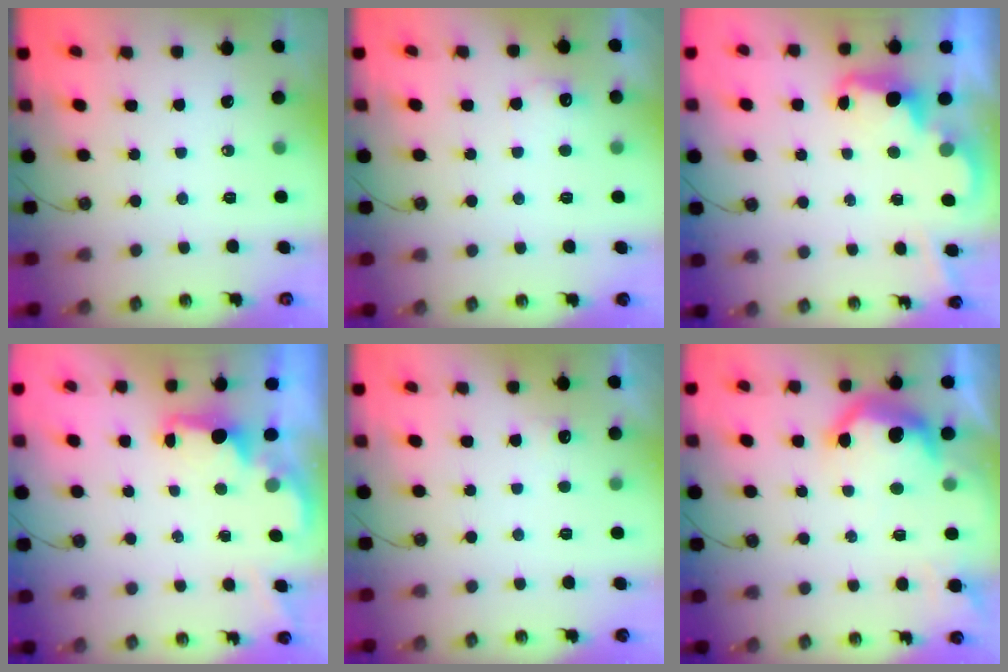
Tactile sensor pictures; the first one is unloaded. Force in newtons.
{"total": 5.8, "press": 5.7, "slide": 1.1}
{"total": 2.5, "press": 2.4, "slide": 0.5}
{"total": 1.7, "press": 1.5, "slide": 0.6}
{"total": 4.9, "press": 4.8, "slide": 1.1}
{"total": 15.1, "press": 15.0, "slide": 1.0}